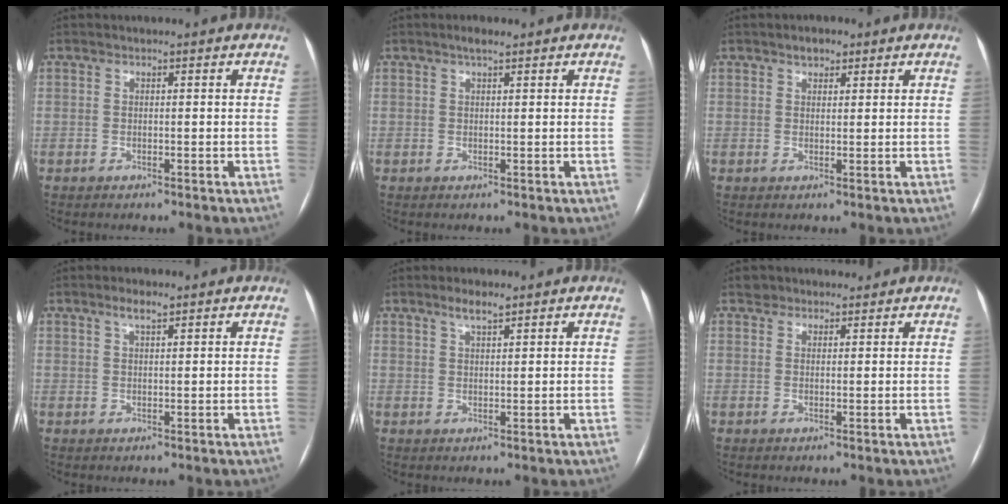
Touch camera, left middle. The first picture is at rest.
{"total": 1.7, "force": [1.2, 0.3, 1.1], "torque": [-0.025, 0.007, 0.020]}
{"total": 2.2, "force": [1.5, 1.2, 1.1], "torque": [-0.020, 0.006, 0.023]}
{"total": 2.1, "force": [1.5, 0.3, 1.5], "torque": [-0.032, 0.004, 0.029]}
{"total": 2.6, "force": [2.0, 0.3, 1.6], "torque": [-0.036, 0.003, 0.037]}
{"total": 2.6, "force": [2.2, 1.4, -0.1], "torque": [0.006, 0.017, 0.031]}